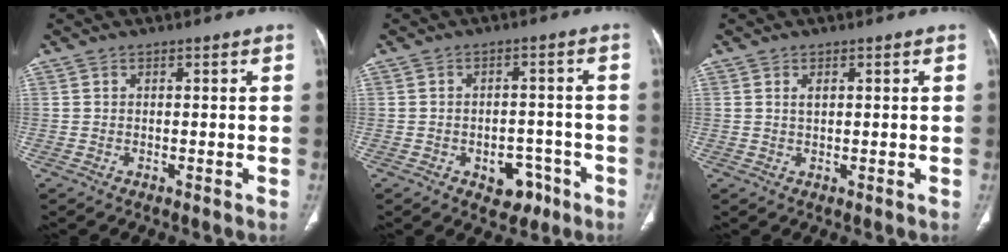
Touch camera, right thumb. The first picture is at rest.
{"total": 6.1, "force": [-3.1, 4.2, 3.1], "torque": [-0.014, 0.029, -0.038]}
{"total": 1.3, "force": [0.5, 0.6, 1.0], "torque": [-0.017, 0.001, 0.012]}